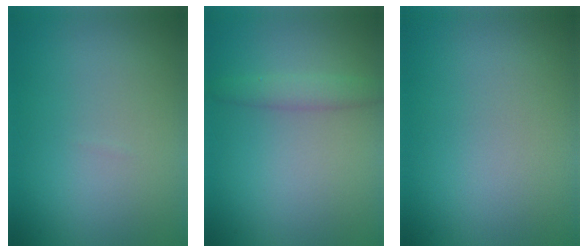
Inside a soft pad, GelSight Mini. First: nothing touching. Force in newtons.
{"total": 1.9, "press": 1.9, "slide": 0.1}
{"total": 0.0}